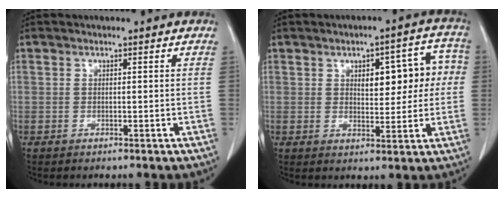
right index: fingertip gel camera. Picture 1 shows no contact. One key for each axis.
{"total": 9.9, "fx": 1.7, "fy": 4.3, "fz": 8.8, "tx": -0.101, "ty": 0.034, "tz": 0.026}